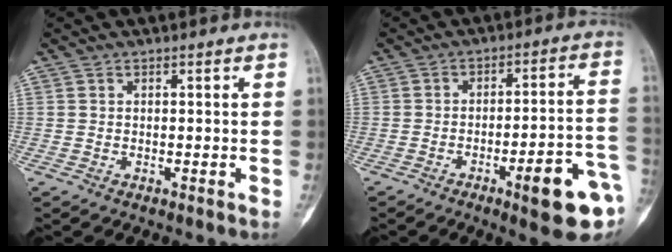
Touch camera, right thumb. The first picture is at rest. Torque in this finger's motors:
{"motor_torque": [2.04, 1.11, 1.13, -0.52, 0.26]}